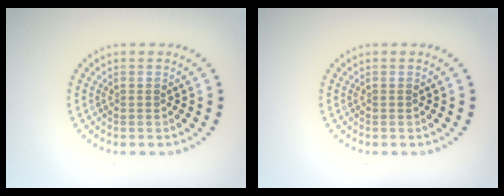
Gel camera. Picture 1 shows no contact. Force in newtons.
{"total": 0.0}